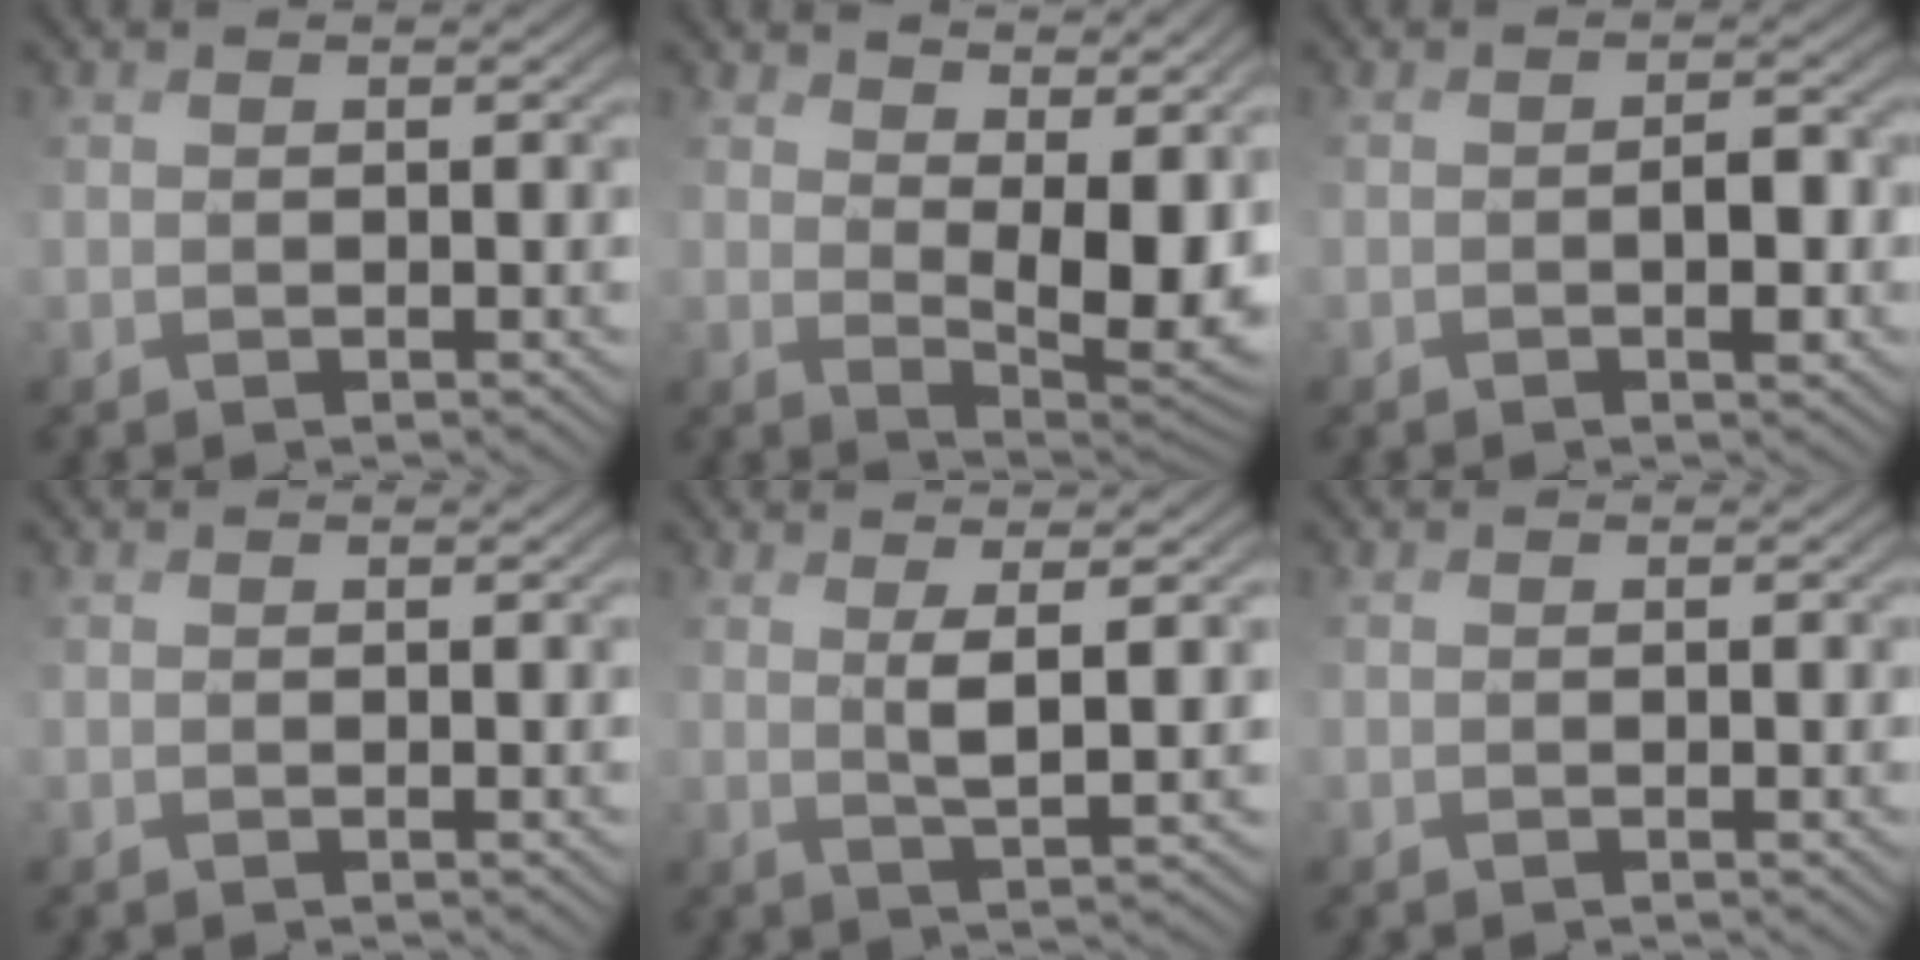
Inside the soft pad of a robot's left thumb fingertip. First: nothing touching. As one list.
[{"total": 10.7, "force": [5.0, 5.2, 7.9], "torque": [-0.138, -0.010, 0.109]}, {"total": 3.3, "force": [-1.0, 1.6, 2.7], "torque": [-0.033, 0.006, -0.010]}, {"total": 0.0}, {"total": 3.2, "force": [1.9, -0.4, 2.6], "torque": [-0.055, 0.012, 0.040]}, {"total": 0.5, "force": [0.0, 0.0, 0.5], "torque": [-0.010, -0.002, 0.003]}]